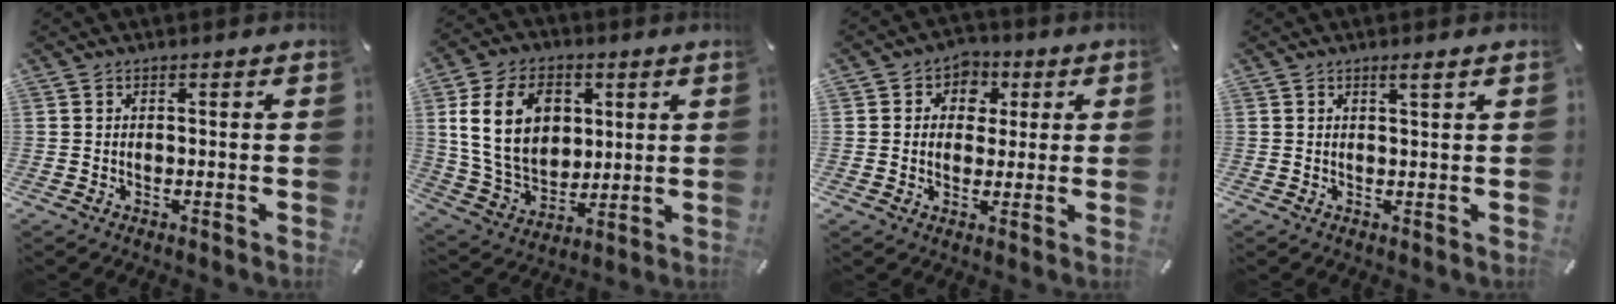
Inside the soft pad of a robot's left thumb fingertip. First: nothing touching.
{"total": 15.6, "force": [4.2, 11.7, 9.4], "torque": [-0.193, 0.006, 0.079]}
{"total": 5.8, "force": [0.3, 5.4, 2.2], "torque": [-0.033, 0.003, -0.002]}
{"total": 1.9, "force": [1.1, 0.2, 1.5], "torque": [-0.031, 0.000, 0.019]}